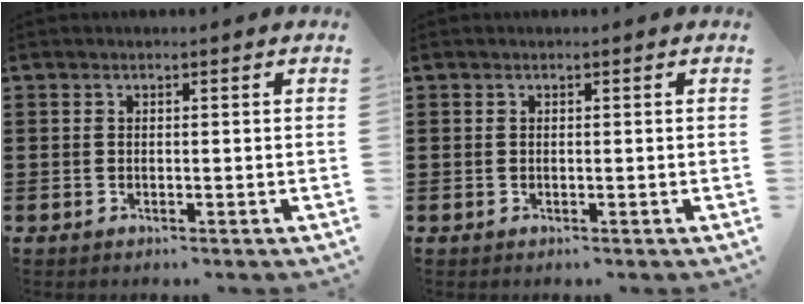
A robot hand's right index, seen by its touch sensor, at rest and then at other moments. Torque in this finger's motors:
{"motor_torque": [-0.86, 1.28, 0.00, 0.00]}